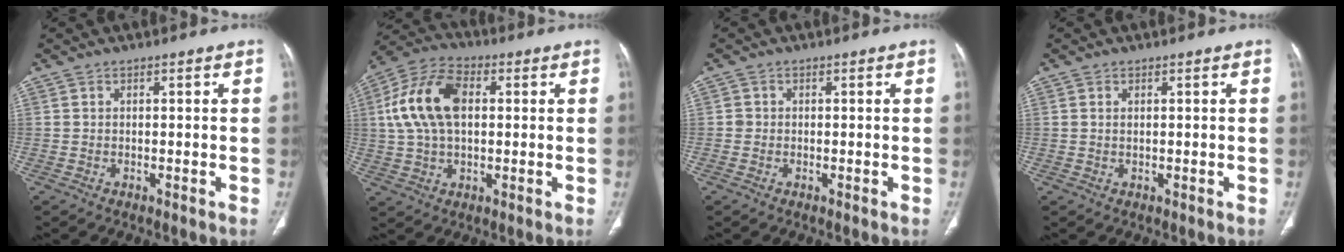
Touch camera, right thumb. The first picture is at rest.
{"total": 14.2, "force": [2.3, 8.6, 11.1], "torque": [-0.218, 0.023, 0.039]}
{"total": 0.9, "force": [-0.1, 0.8, 0.1], "torque": [0.003, 0.003, -0.002]}
{"total": 0.6, "force": [0.3, 0.2, 0.5], "torque": [-0.014, 0.002, 0.007]}